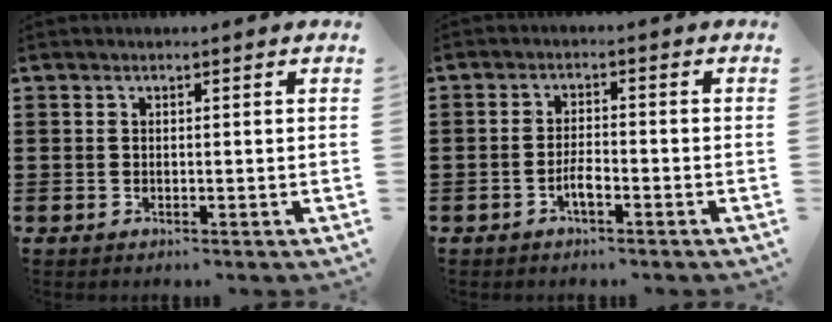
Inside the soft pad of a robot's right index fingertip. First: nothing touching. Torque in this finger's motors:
{"motor_torque": [1.09, 1.04, 0.07, 0.05]}